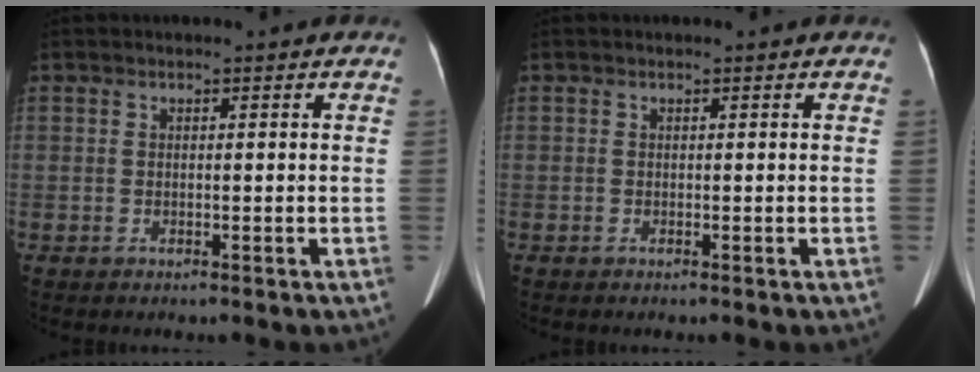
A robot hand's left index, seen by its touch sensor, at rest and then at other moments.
{"total": 0.0}